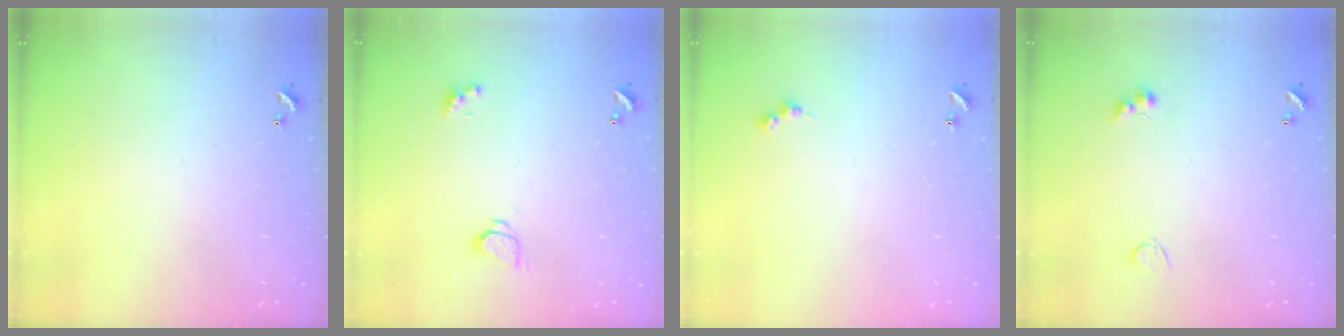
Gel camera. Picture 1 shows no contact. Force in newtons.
{"total": 1.9, "press": 1.8, "slide": 0.3}
{"total": 1.5, "press": 1.5, "slide": 0.3}
{"total": 3.8, "press": 3.8, "slide": 0.5}